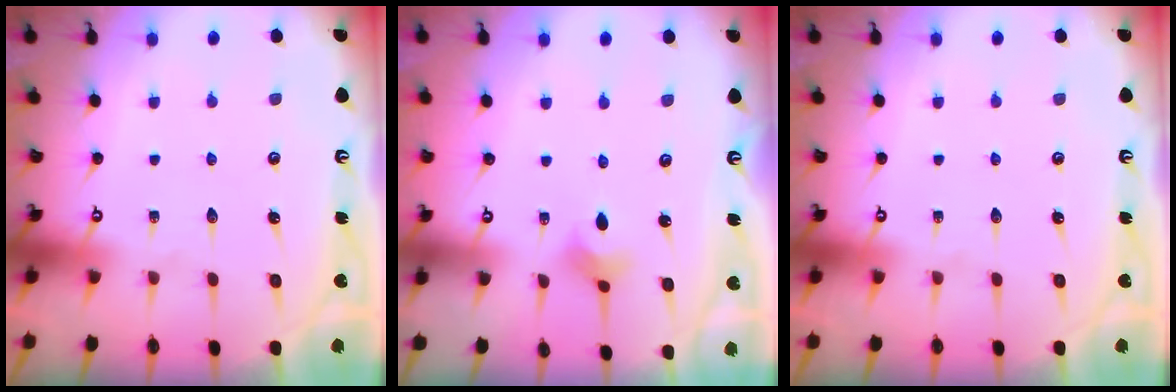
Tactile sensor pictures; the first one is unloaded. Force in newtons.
{"total": 2.6, "press": 2.6, "slide": 0.5}
{"total": 0.0}